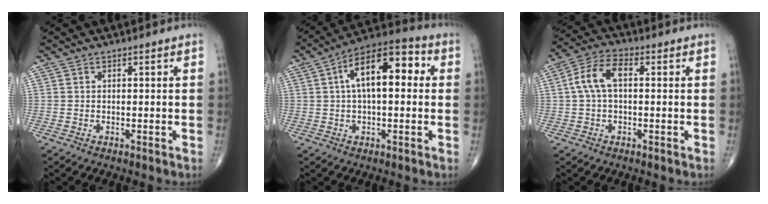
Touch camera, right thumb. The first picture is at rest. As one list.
[{"total": 13.9, "force": [2.5, 6.5, 12.0], "torque": [-0.182, 0.036, 0.030]}, {"total": 7.4, "force": [0.7, 3.9, 6.2], "torque": [-0.127, 0.026, 0.008]}]